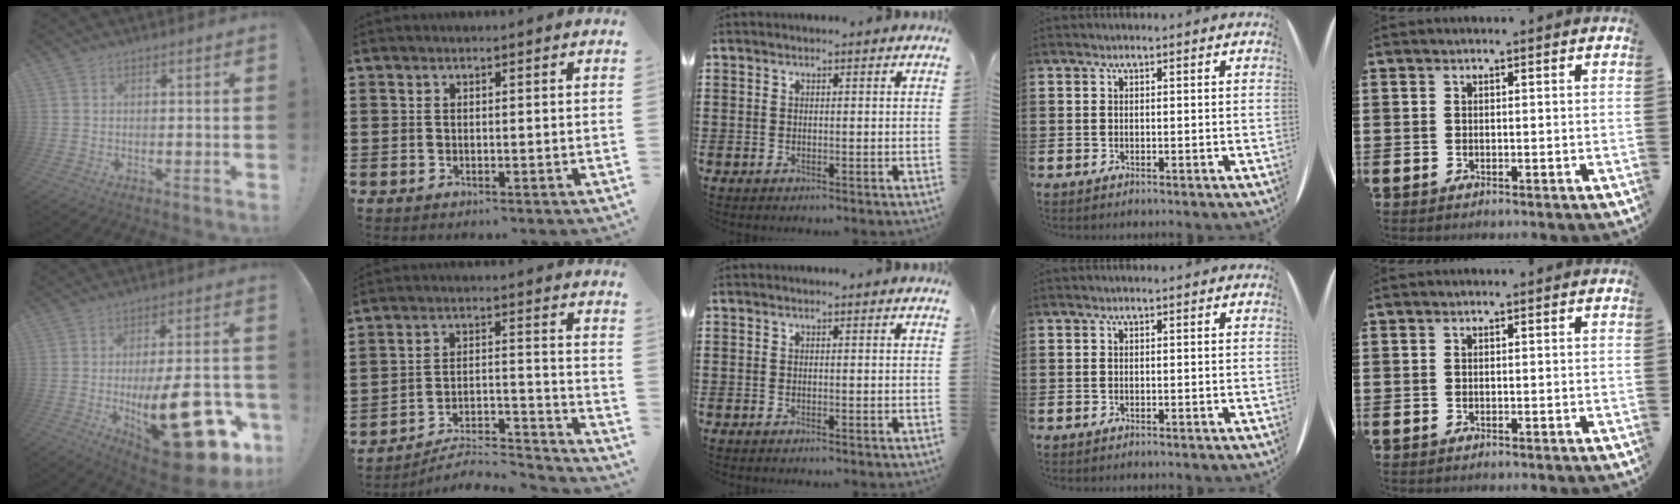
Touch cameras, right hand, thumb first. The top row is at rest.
{"thumb": {"total": 26.7, "force": [-8.1, 10.1, 23.4], "torque": [-0.346, 0.034, -0.112]}, "index": {"total": 5.2, "force": [-4.9, 0.7, 1.7], "torque": [-0.028, -0.009, -0.099]}}